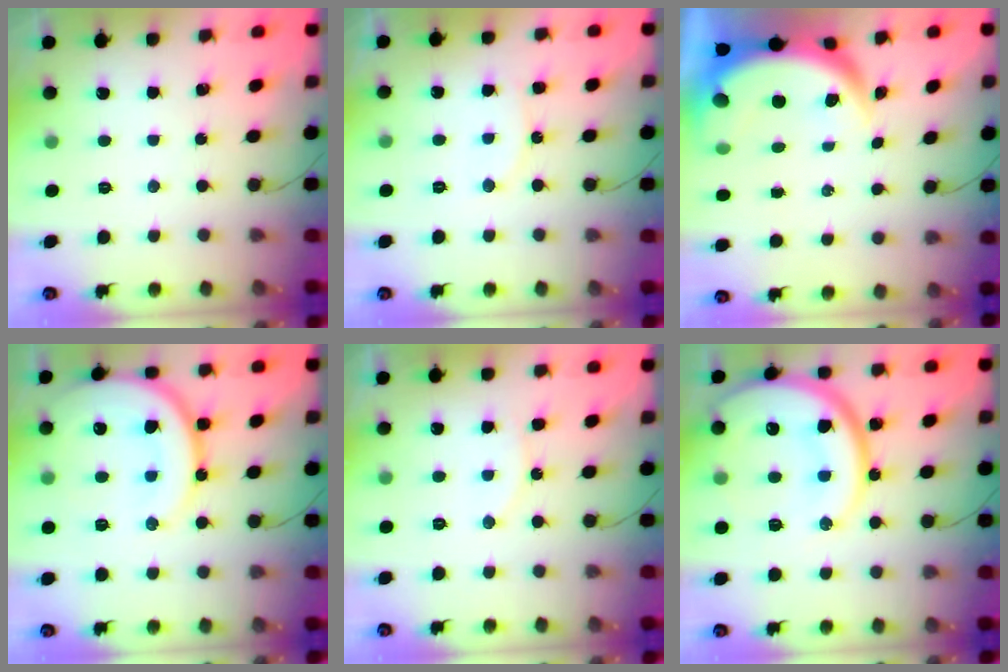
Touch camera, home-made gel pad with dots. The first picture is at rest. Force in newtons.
{"total": 7.3, "press": 6.9, "slide": 2.5}
{"total": 8.3, "press": 8.3, "slide": 0.6}
{"total": 18.8, "press": 18.5, "slide": 3.7}
{"total": 8.7, "press": 8.7, "slide": 0.4}
{"total": 23.7, "press": 23.6, "slide": 2.2}